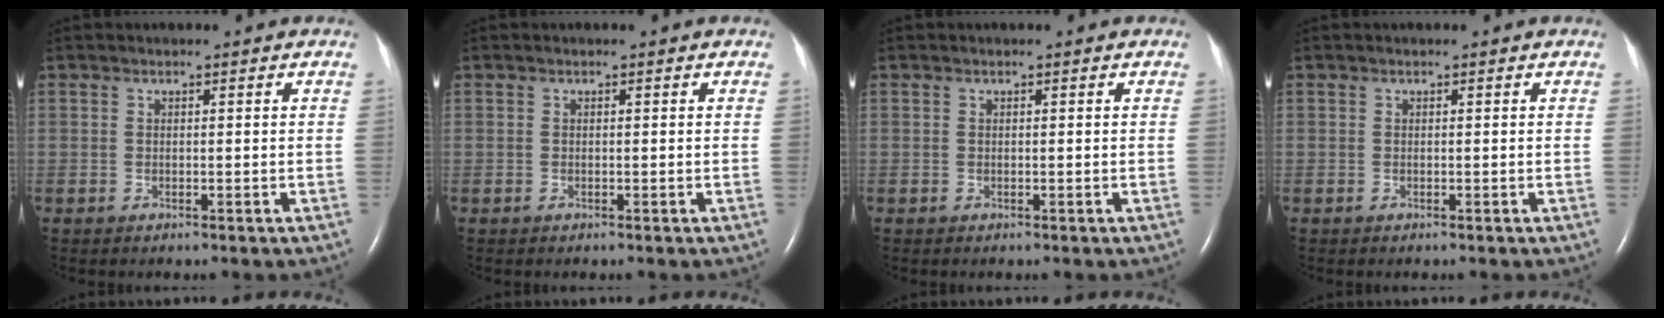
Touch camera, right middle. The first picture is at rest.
{"total": 0.0}
{"total": 0.0}
{"total": 0.0}